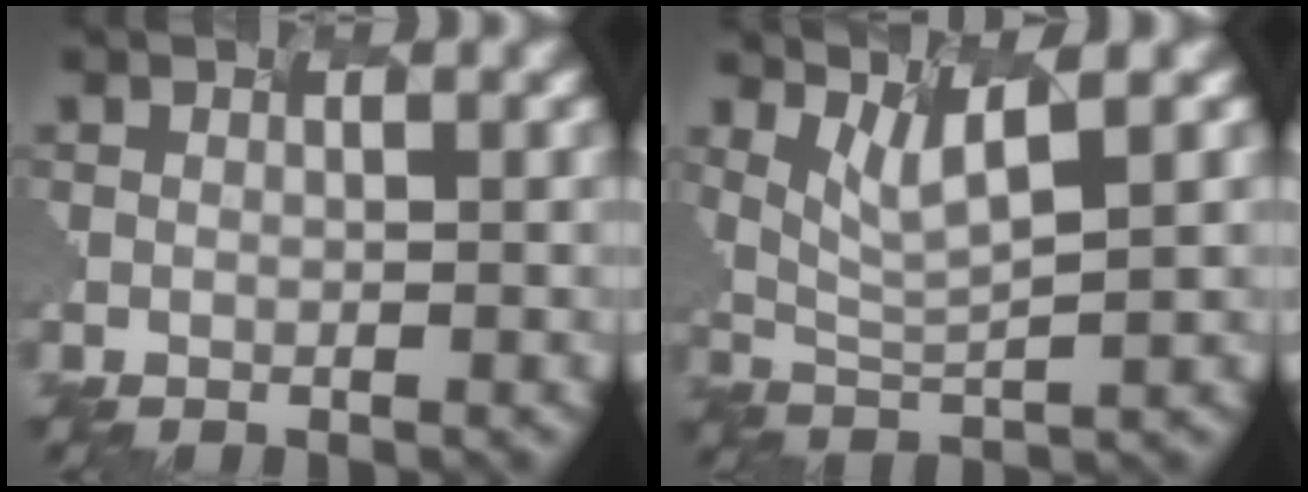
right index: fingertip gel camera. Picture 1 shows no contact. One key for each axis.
{"total": 3.4, "fx": 1.8, "fy": 0.3, "fz": 2.9, "tx": -0.073, "ty": -0.003, "tz": 0.055}